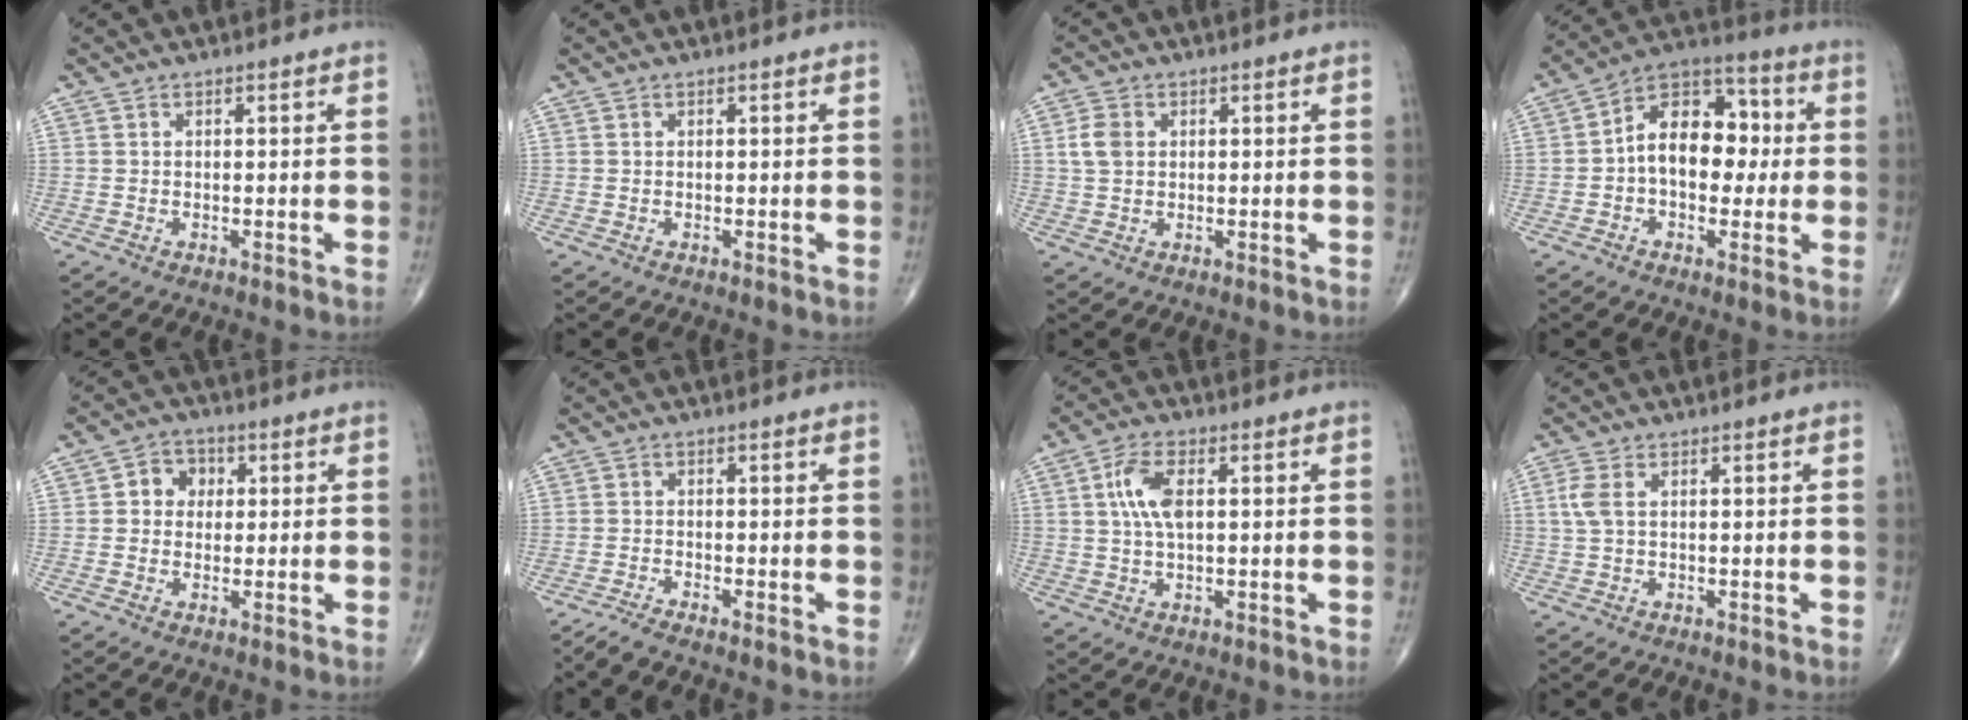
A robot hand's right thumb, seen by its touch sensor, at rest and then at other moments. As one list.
[{"total": 0.0}, {"total": 3.8, "force": [0.8, 2.8, 2.4], "torque": [-0.049, 0.005, 0.014]}, {"total": 14.3, "force": [0.3, 9.4, 10.7], "torque": [-0.131, 0.040, -0.007]}, {"total": 4.9, "force": [0.8, 4.3, 2.2], "torque": [-0.004, 0.007, 0.004]}, {"total": 2.1, "force": [-1.8, -0.2, 1.0], "torque": [-0.035, 0.003, -0.042]}, {"total": 6.7, "force": [1.3, 3.0, 5.8], "torque": [-0.125, 0.006, 0.024]}, {"total": 3.0, "force": [0.7, 1.5, 2.5], "torque": [-0.075, 0.011, 0.016]}]